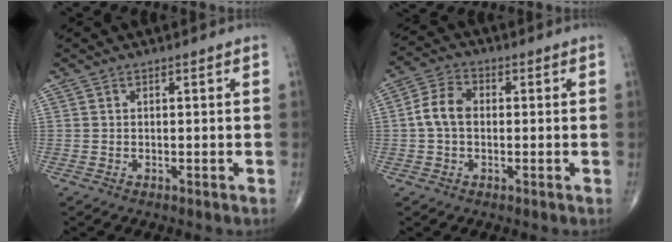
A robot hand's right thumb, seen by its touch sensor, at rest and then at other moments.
{"total": 5.9, "force": [-0.2, 4.1, 4.3], "torque": [-0.082, 0.020, -0.012]}